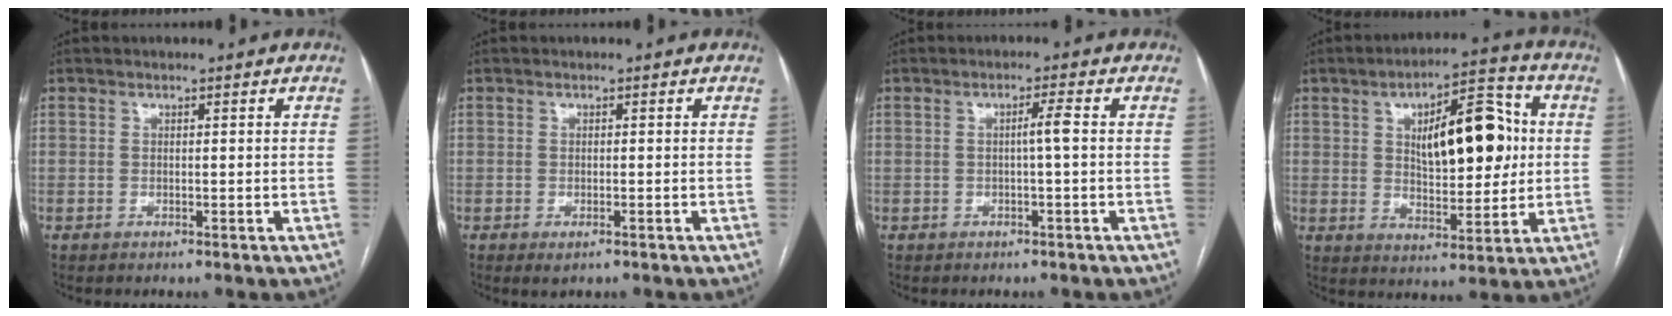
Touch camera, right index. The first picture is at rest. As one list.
[{"total": 1.7, "force": [-0.9, 0.6, 1.3], "torque": [-0.018, -0.004, -0.008]}, {"total": 2.3, "force": [0.0, -0.3, 2.2], "torque": [-0.036, 0.002, -0.001]}, {"total": 14.4, "force": [2.8, 5.4, 13.0], "torque": [-0.193, 0.022, 0.048]}]